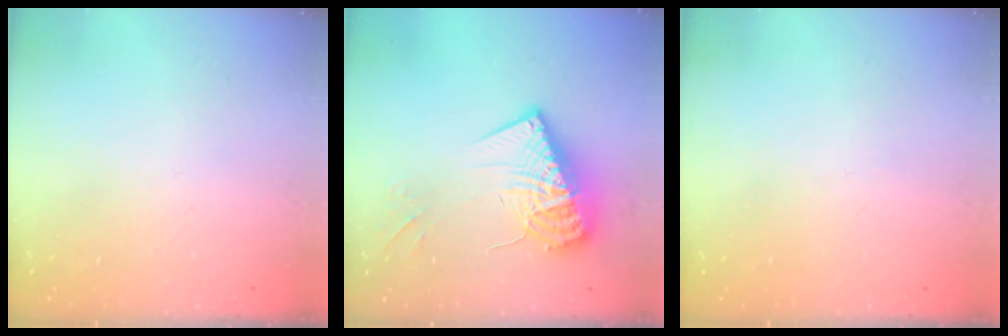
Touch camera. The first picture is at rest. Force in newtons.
{"total": 16.2, "press": 16.1, "slide": 2.0}
{"total": 0.0}